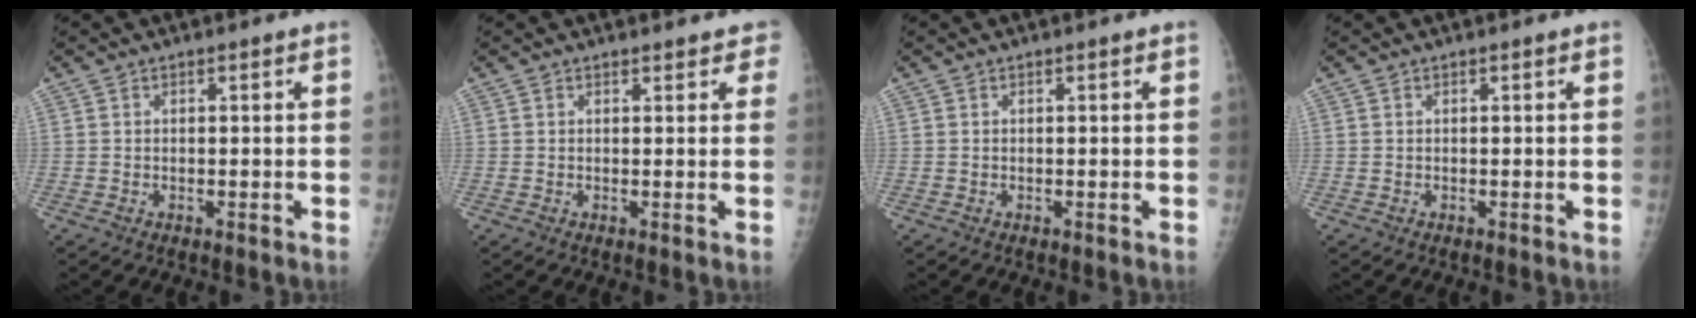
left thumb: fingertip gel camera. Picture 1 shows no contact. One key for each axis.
{"total": 2.8, "fx": 2.2, "fy": 1.4, "fz": 1.0, "tx": 0.019, "ty": -0.003, "tz": 0.014}
{"total": 0.0}
{"total": 0.0}